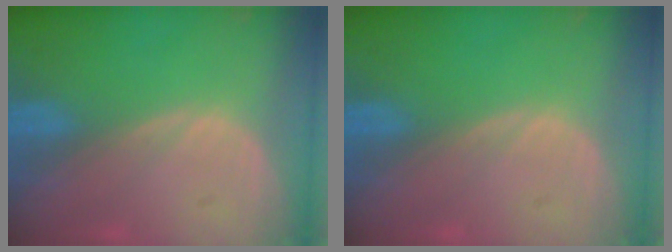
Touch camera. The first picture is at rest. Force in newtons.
{"total": 0.0}